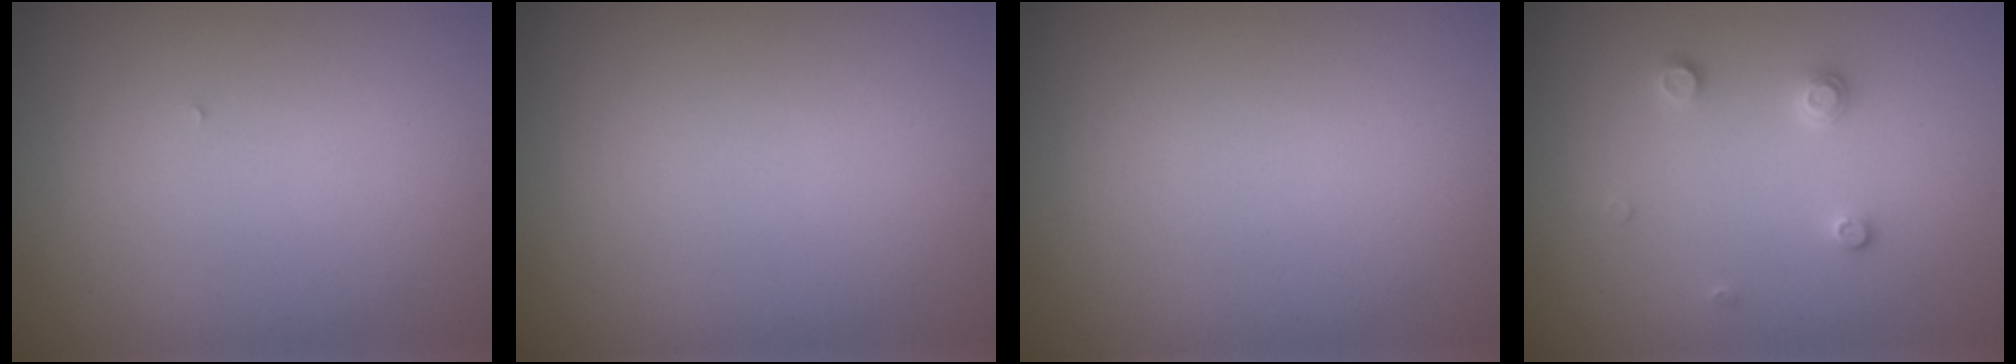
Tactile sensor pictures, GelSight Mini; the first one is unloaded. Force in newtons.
{"total": 0.0}
{"total": 0.0}
{"total": 1.5, "press": 1.5, "slide": 0.2}